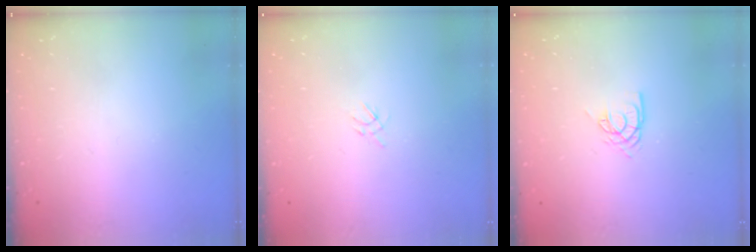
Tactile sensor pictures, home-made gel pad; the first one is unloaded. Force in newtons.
{"total": 2.2, "press": 2.2, "slide": 0.5}
{"total": 6.0, "press": 6.0, "slide": 0.5}